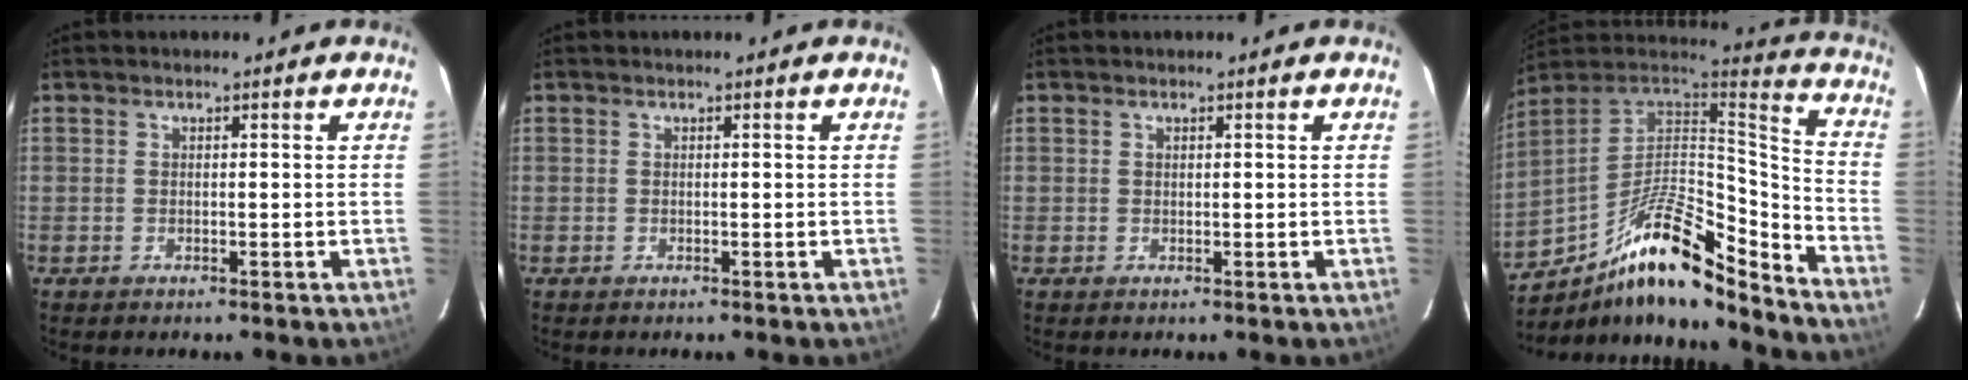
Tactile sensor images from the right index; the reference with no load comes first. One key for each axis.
{"total": 0.0}
{"total": 0.0}
{"total": 21.3, "fx": -13.9, "fy": 5.9, "fz": 15.1, "tx": -0.258, "ty": 0.002, "tz": -0.244}